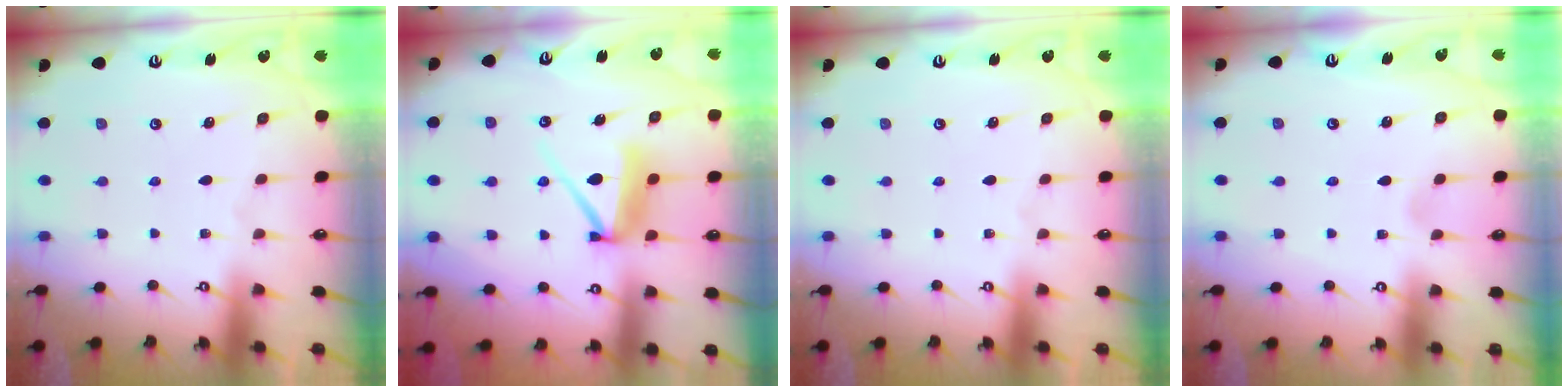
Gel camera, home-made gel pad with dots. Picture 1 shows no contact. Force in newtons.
{"total": 11.2, "press": 11.2, "slide": 0.7}
{"total": 0.0}
{"total": 2.3, "press": 2.3, "slide": 0.3}